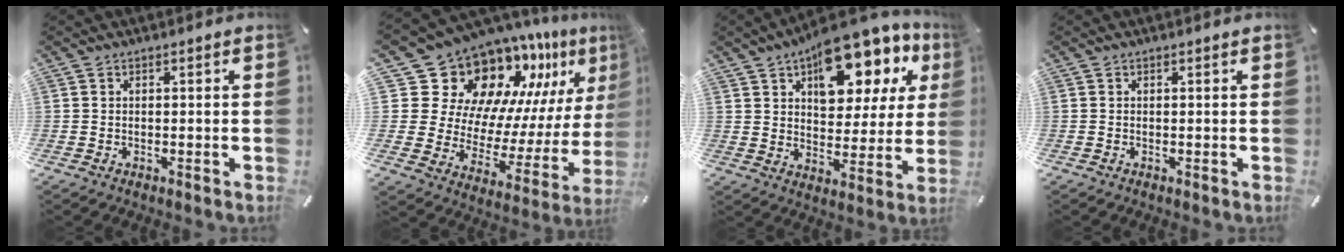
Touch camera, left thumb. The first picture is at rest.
{"total": 18.3, "force": [15.0, 9.2, 5.2], "torque": [-0.083, -0.155, 0.271]}
{"total": 17.7, "force": [11.2, 9.3, 10.1], "torque": [-0.130, -0.072, 0.190]}
{"total": 0.0}